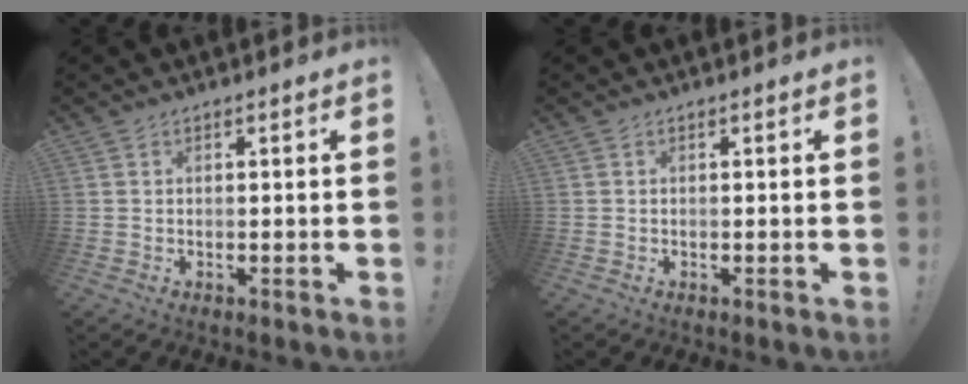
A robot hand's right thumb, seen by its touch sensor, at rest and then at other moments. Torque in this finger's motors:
{"motor_torque": [-0.04, -0.04, -0.11, 0.07, -0.06]}